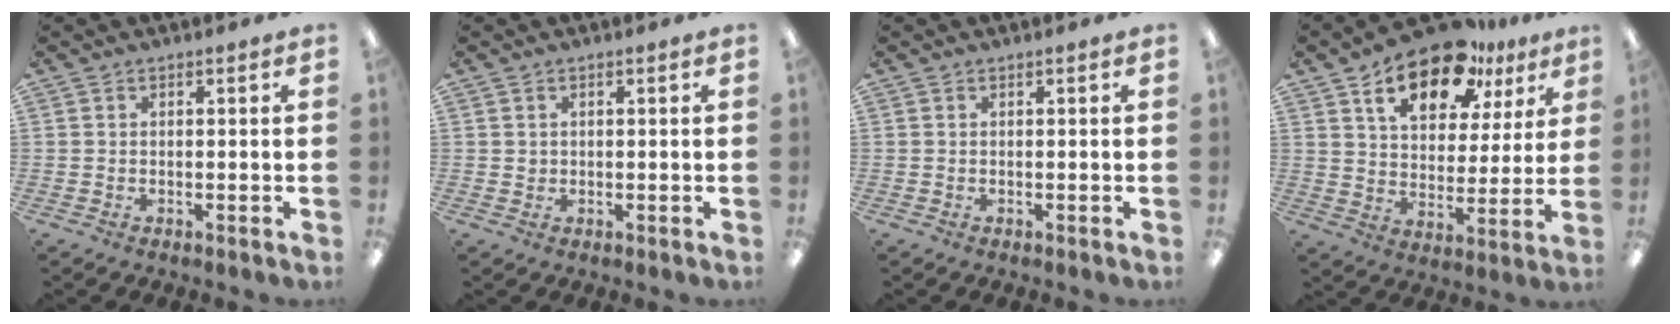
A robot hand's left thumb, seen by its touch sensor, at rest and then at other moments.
{"total": 0.9, "force": [0.3, 0.8, 0.1], "torque": [-0.003, 0.006, 0.004]}
{"total": 0.0}
{"total": 16.6, "force": [11.1, 8.6, 8.9], "torque": [-0.138, -0.054, 0.191]}